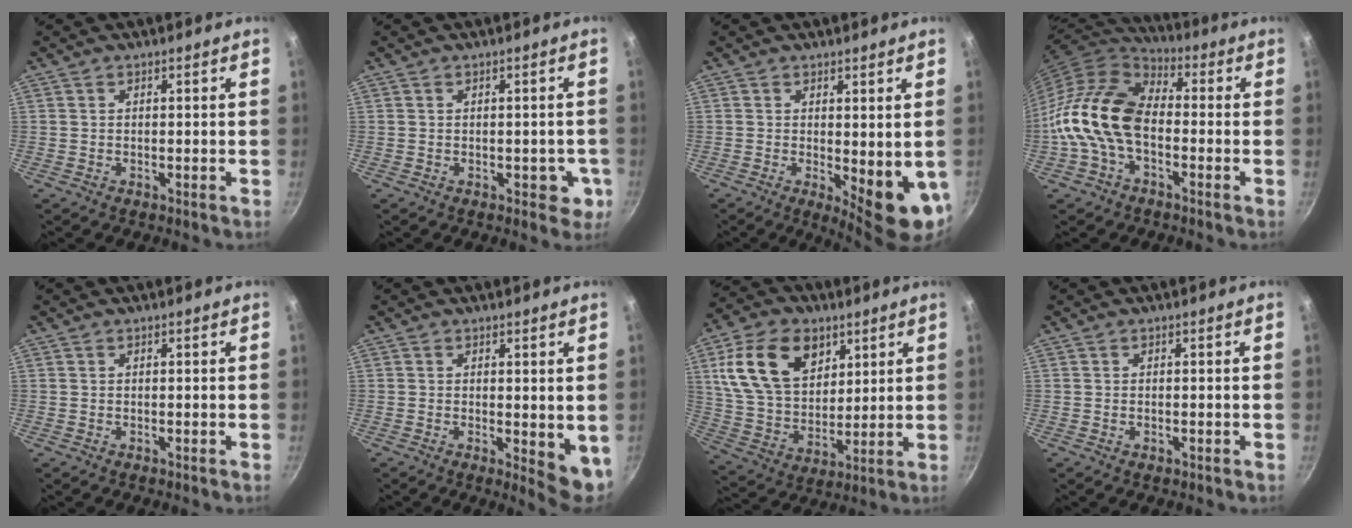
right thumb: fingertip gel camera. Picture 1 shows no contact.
{"total": 3.9, "force": [-0.9, 2.6, 2.7], "torque": [-0.002, 0.009, -0.010]}
{"total": 8.9, "force": [-0.4, 3.2, 8.3], "torque": [-0.091, -0.013, 0.005]}
{"total": 15.0, "force": [-2.9, 9.5, 11.2], "torque": [-0.195, 0.039, -0.073]}
{"total": 0.0}
{"total": 5.9, "force": [0.1, 2.5, 5.3], "torque": [-0.061, -0.009, 0.006]}
{"total": 18.9, "force": [7.7, 12.7, 11.6], "torque": [-0.182, -0.018, 0.145]}
{"total": 0.7, "force": [-0.2, 0.4, 0.5], "torque": [-0.008, 0.002, -0.003]}